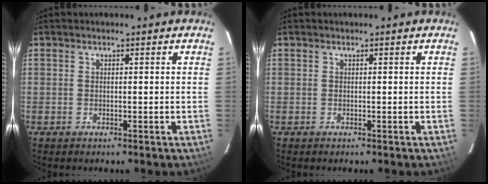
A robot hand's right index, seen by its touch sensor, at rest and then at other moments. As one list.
[{"total": 0.0}]